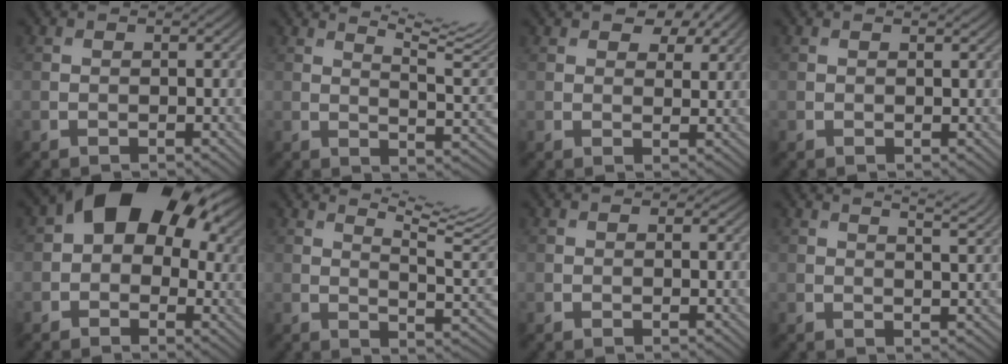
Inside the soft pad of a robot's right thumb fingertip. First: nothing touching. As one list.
[{"total": 10.7, "force": [7.3, 2.3, 7.4], "torque": [-0.108, 0.011, 0.103]}, {"total": 4.6, "force": [3.3, 2.5, 2.0], "torque": [-0.032, -0.001, 0.057]}, {"total": 0.8, "force": [0.8, 0.1, 0.2], "torque": [-0.002, -0.002, 0.013]}, {"total": 14.7, "force": [4.7, 10.1, 9.6], "torque": [-0.124, 0.014, 0.080]}, {"total": 11.7, "force": [7.6, 2.6, 8.5], "torque": [-0.132, 0.015, 0.110]}, {"total": 1.0, "force": [0.6, 0.6, 0.4], "torque": [-0.008, -0.003, 0.008]}, {"total": 6.8, "force": [5.1, 1.7, 4.1], "torque": [-0.037, 0.019, 0.056]}]